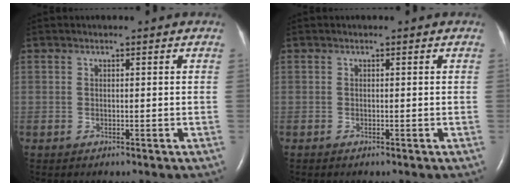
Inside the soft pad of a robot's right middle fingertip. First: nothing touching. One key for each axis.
{"total": 0.0}